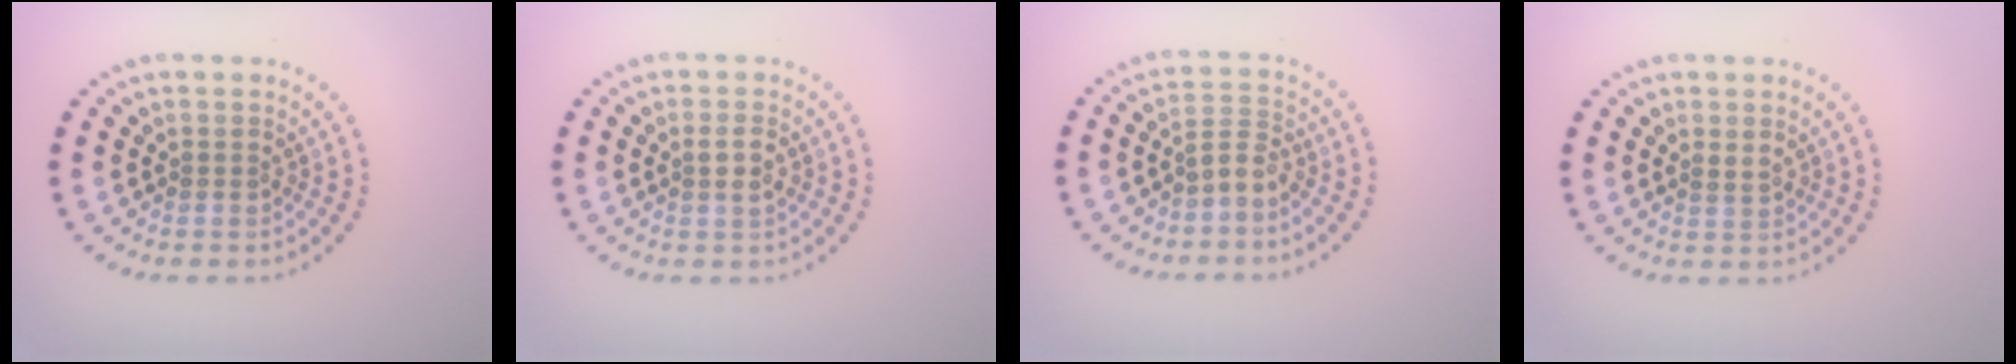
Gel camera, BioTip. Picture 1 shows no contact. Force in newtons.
{"total": 1.5, "press": 1.4, "slide": 0.5}
{"total": 2.0, "press": 1.4, "slide": 1.4}
{"total": 0.8, "press": 0.8, "slide": 0.3}